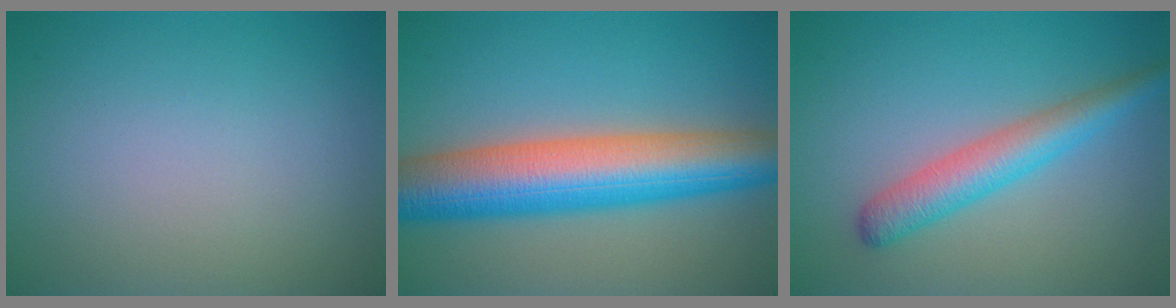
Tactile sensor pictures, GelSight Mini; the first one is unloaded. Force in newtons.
{"total": 10.6, "press": 10.6, "slide": 0.3}
{"total": 4.0, "press": 4.0, "slide": 0.1}